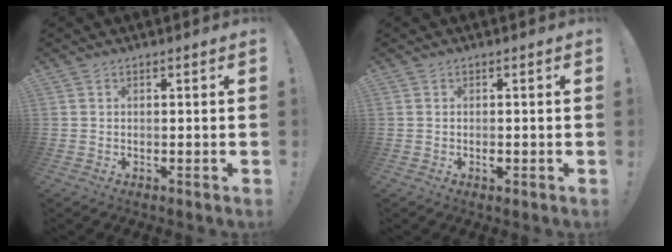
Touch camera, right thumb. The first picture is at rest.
{"total": 1.0, "force": [-0.6, 0.5, 0.6], "torque": [-0.001, -0.002, -0.011]}